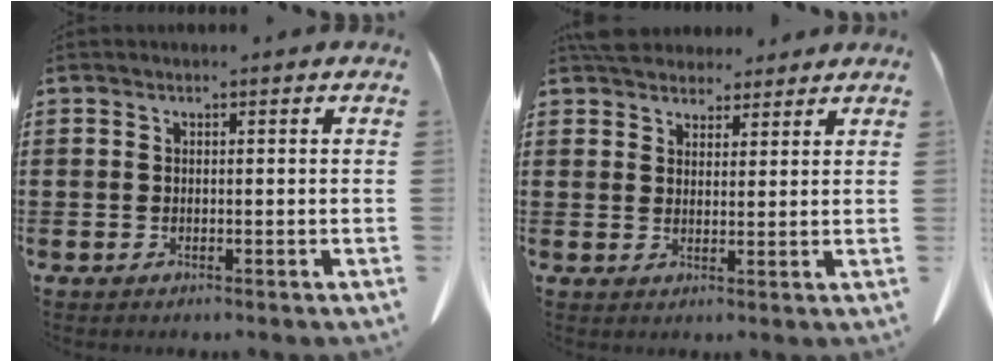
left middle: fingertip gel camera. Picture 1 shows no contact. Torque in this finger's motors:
{"motor_torque": [1.08, -0.14, 0.20, 0.03]}